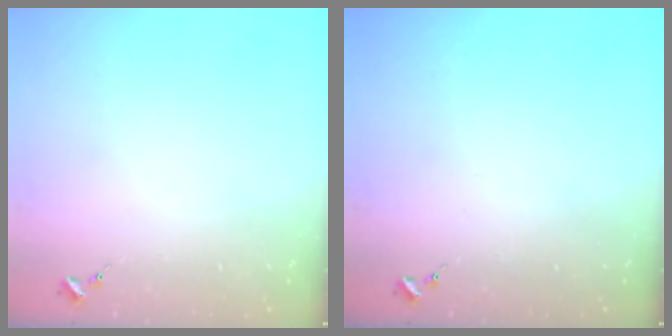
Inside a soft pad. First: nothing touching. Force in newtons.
{"total": 0.0}